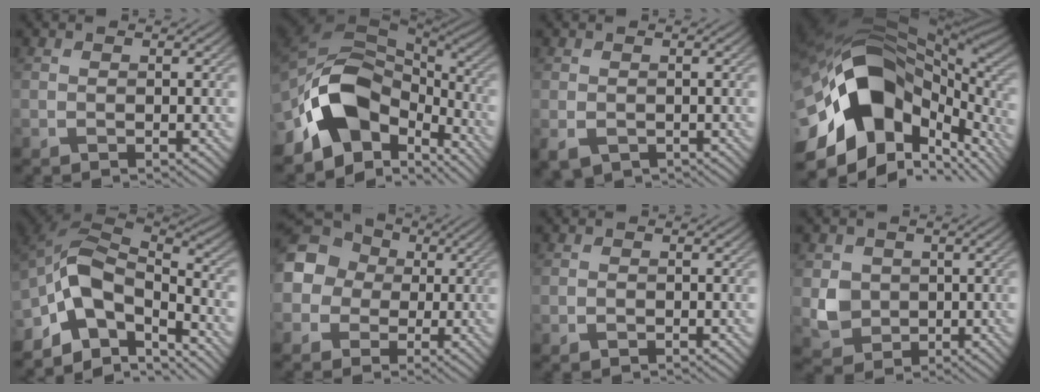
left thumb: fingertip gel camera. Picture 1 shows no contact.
{"total": 13.4, "force": [-5.3, 8.1, 9.3], "torque": [-0.184, -0.010, -0.099]}
{"total": 2.2, "force": [-1.0, 1.6, 1.2], "torque": [-0.028, -0.013, -0.020]}
{"total": 18.8, "force": [-5.3, 12.1, 13.4], "torque": [-0.270, -0.018, -0.081]}
{"total": 11.5, "force": [-5.0, 6.5, 8.1], "torque": [-0.160, -0.011, -0.105]}
{"total": 11.4, "force": [1.1, 10.7, 3.8], "torque": [-0.134, 0.036, -0.026]}
{"total": 0.5, "force": [-0.3, 0.3, 0.3], "torque": [-0.005, 0.000, -0.006]}
{"total": 4.1, "force": [0.4, 3.8, 1.5], "torque": [-0.038, -0.006, 0.003]}